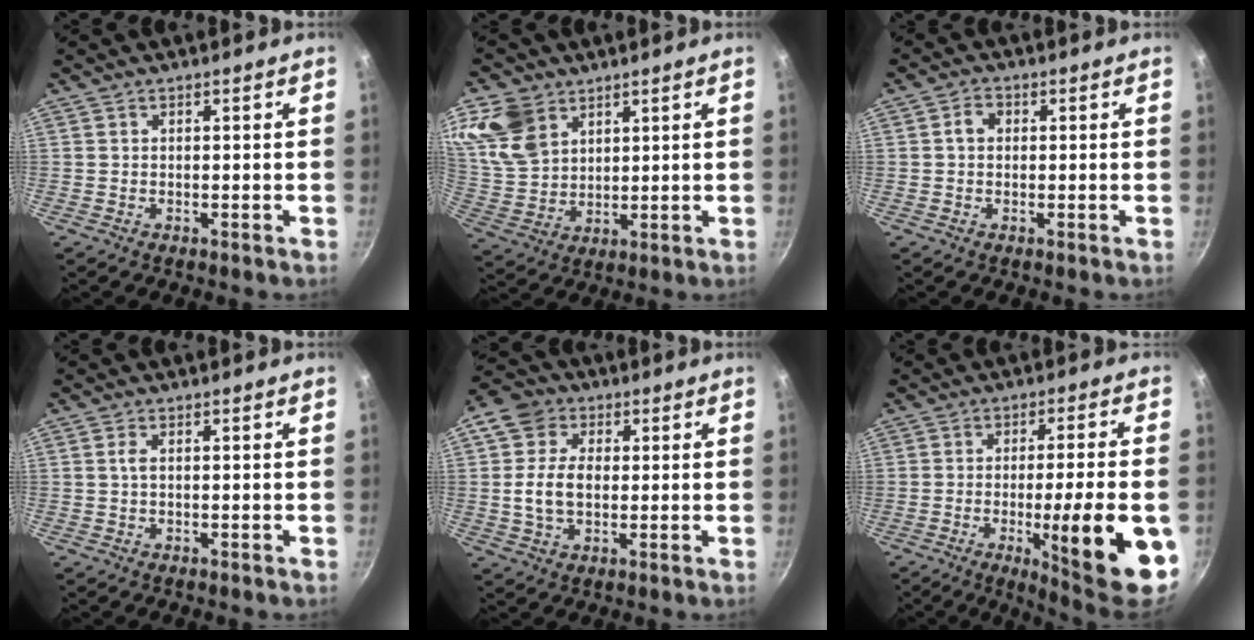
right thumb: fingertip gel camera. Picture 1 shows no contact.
{"total": 12.1, "force": [6.5, 8.5, 5.8], "torque": [-0.101, -0.026, 0.136]}
{"total": 2.6, "force": [0.3, 2.1, 1.5], "torque": [-0.016, 0.007, 0.002]}
{"total": 1.3, "force": [0.1, 0.5, 1.2], "torque": [-0.025, 0.003, 0.002]}
{"total": 10.0, "force": [0.9, 7.5, 6.6], "torque": [-0.097, 0.007, 0.003]}
{"total": 18.6, "force": [-5.6, 3.2, 17.4], "torque": [-0.226, 0.013, -0.073]}